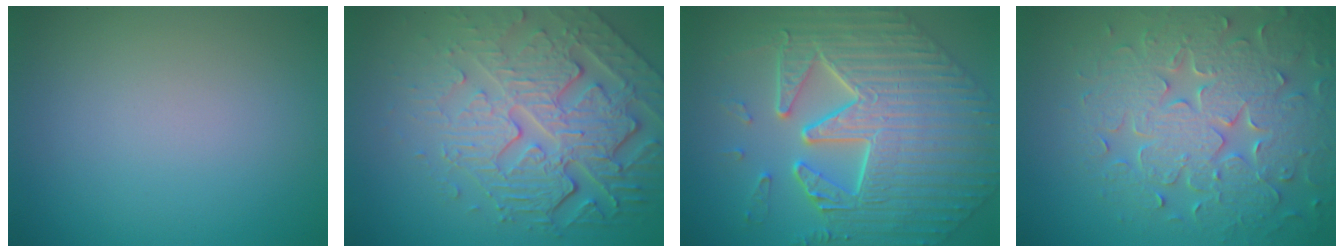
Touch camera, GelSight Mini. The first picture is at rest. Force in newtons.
{"total": 8.3, "press": 5.8, "slide": 6.0}
{"total": 9.8, "press": 7.4, "slide": 6.3}
{"total": 8.1, "press": 6.2, "slide": 5.1}